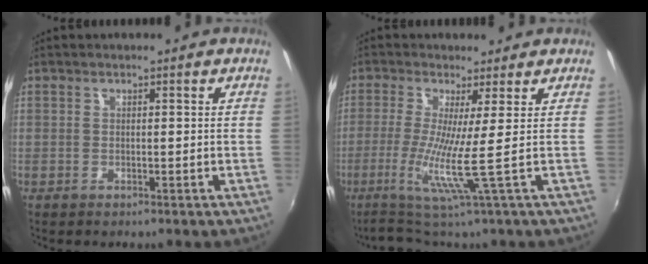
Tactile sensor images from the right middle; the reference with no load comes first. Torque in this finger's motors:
{"motor_torque": [0.78, -0.94, 0.22, 0.16]}